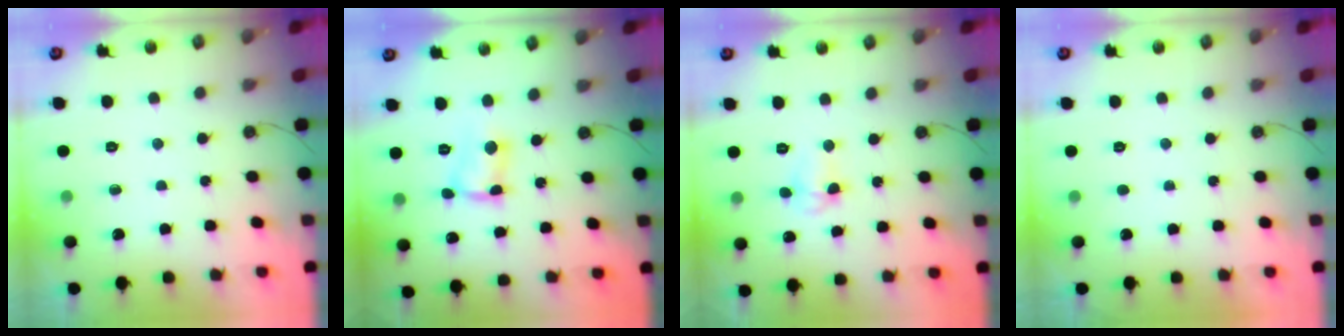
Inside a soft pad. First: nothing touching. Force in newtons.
{"total": 4.3, "press": 4.3, "slide": 0.2}
{"total": 3.5, "press": 3.4, "slide": 1.0}
{"total": 0.0}